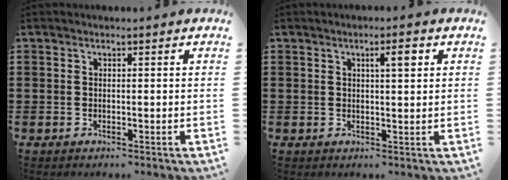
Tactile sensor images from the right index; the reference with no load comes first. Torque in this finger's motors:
{"motor_torque": [0.07, -0.05, 0.03, 0.03]}